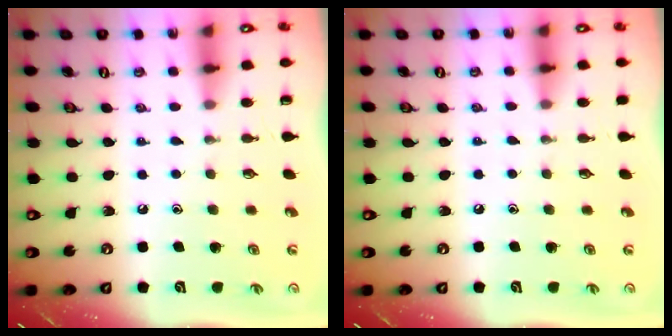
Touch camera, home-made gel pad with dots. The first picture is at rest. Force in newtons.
{"total": 2.8, "press": 2.8, "slide": 0.5}